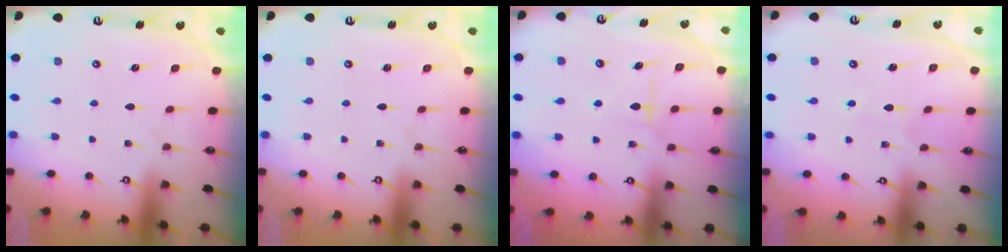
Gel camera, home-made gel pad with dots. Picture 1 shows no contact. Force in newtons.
{"total": 0.0}
{"total": 6.7, "press": 6.7, "slide": 0.6}
{"total": 4.8, "press": 4.8, "slide": 0.3}